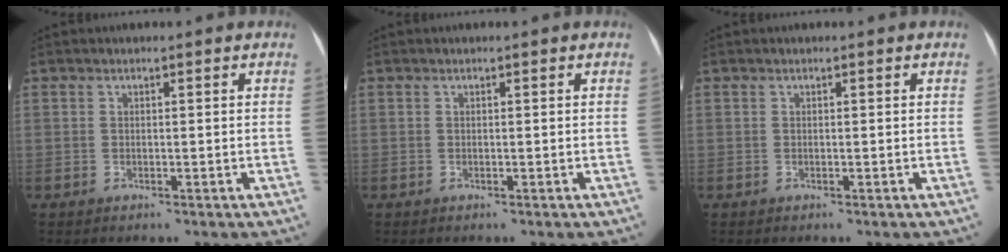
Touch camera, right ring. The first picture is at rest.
{"total": 0.0}
{"total": 0.0}